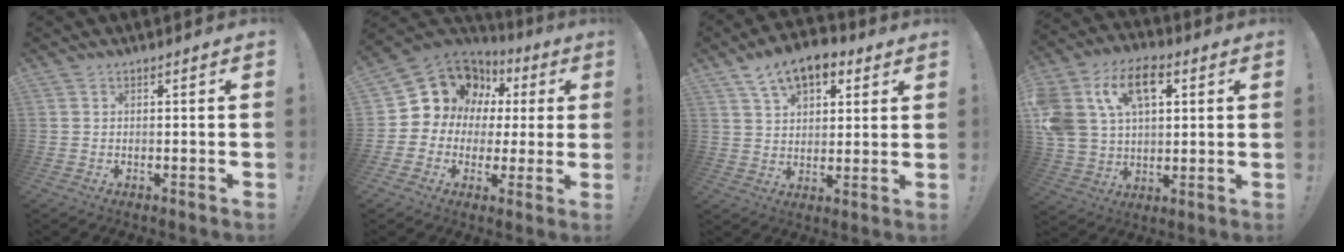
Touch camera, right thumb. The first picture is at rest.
{"total": 11.8, "force": [6.2, 9.2, 4.0], "torque": [-0.060, -0.048, 0.130]}
{"total": 11.3, "force": [6.7, 6.4, 6.4], "torque": [-0.104, -0.023, 0.128]}
{"total": 18.1, "force": [6.8, 12.4, 11.3], "torque": [-0.213, -0.016, 0.125]}